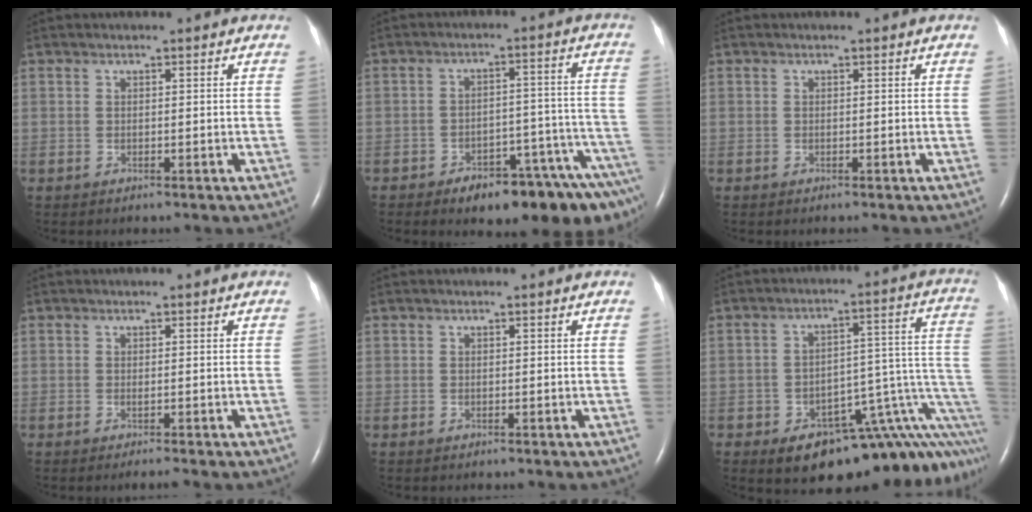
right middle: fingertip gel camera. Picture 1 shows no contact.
{"total": 14.8, "force": [-11.1, 3.7, 9.1], "torque": [-0.050, 0.042, -0.146]}
{"total": 0.0}
{"total": 0.9, "force": [-0.6, -0.5, 0.5], "torque": [-0.006, 0.001, -0.014]}
{"total": 0.0}
{"total": 19.9, "force": [-11.9, 7.2, 14.2], "torque": [-0.069, 0.070, -0.138]}